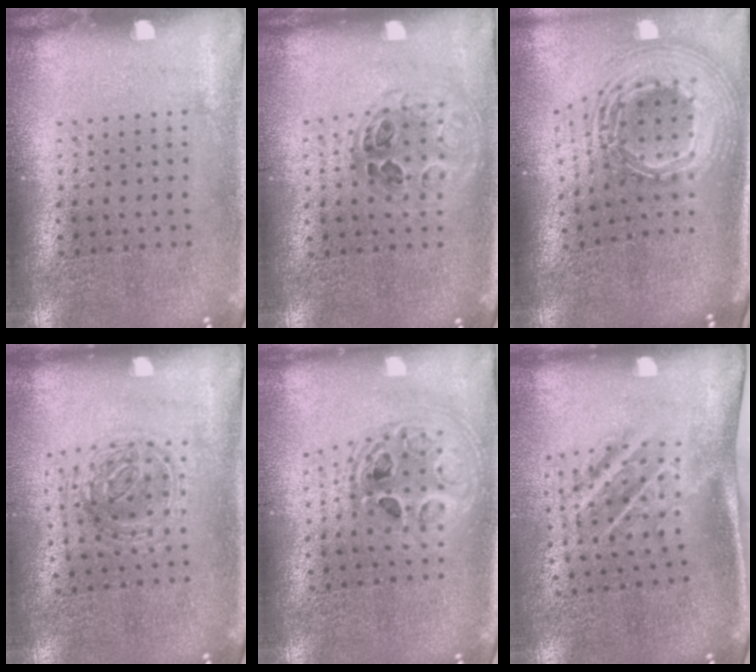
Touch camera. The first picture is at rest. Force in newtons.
{"total": 1.1, "press": 1.0, "slide": 0.5}
{"total": 2.8, "press": 1.9, "slide": 2.0}
{"total": 1.2, "press": 1.1, "slide": 0.4}
{"total": 1.9, "press": 1.6, "slide": 1.1}
{"total": 1.8, "press": 1.1, "slide": 1.4}